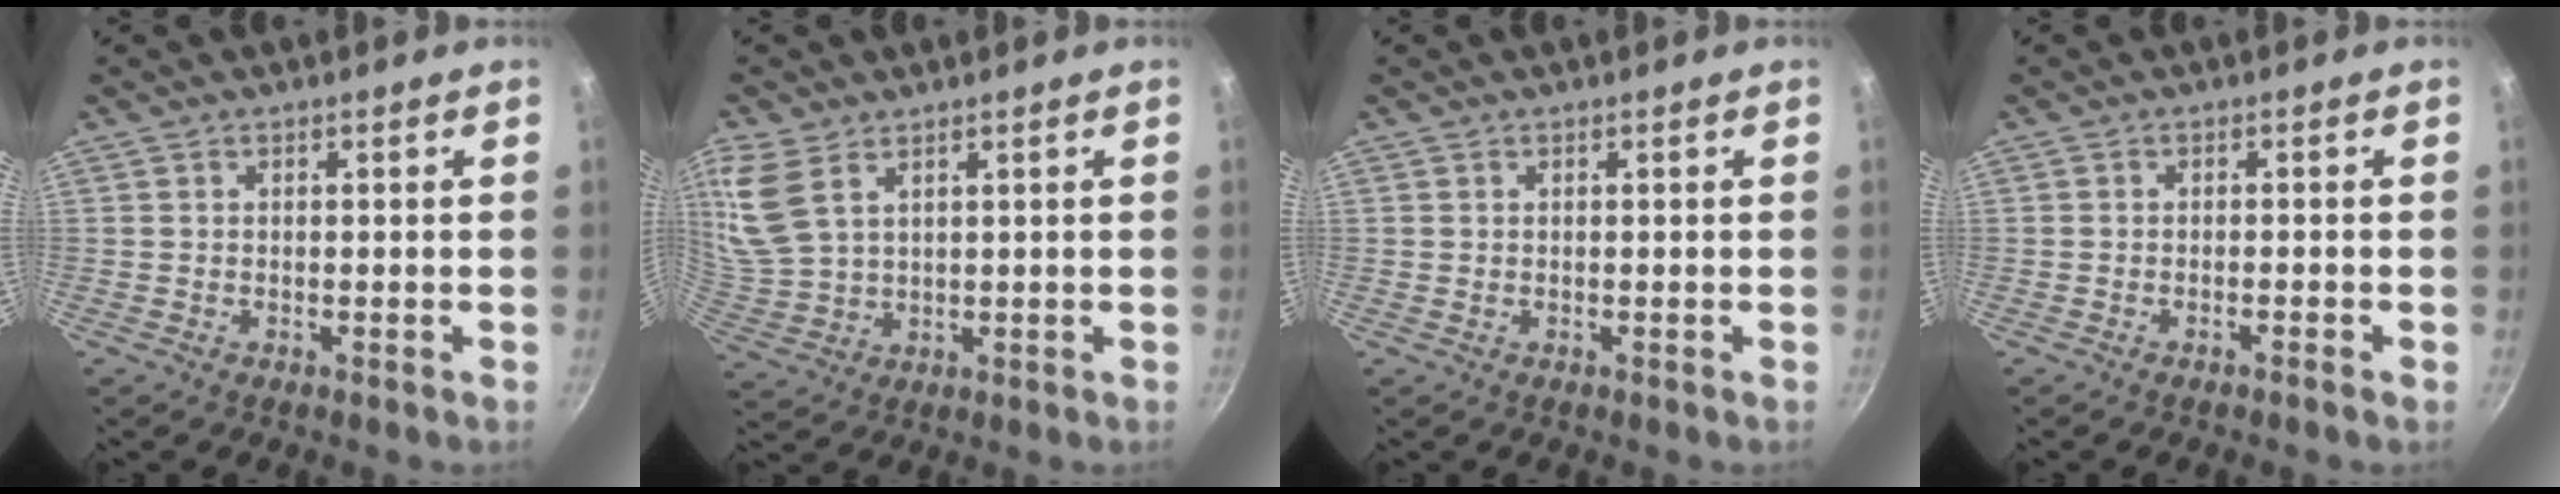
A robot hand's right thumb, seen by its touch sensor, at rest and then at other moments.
{"total": 10.9, "force": [5.7, 6.1, 6.9], "torque": [-0.153, -0.008, 0.128]}
{"total": 0.0}
{"total": 1.1, "force": [-0.8, 0.0, 0.7], "torque": [-0.020, 0.008, -0.014]}